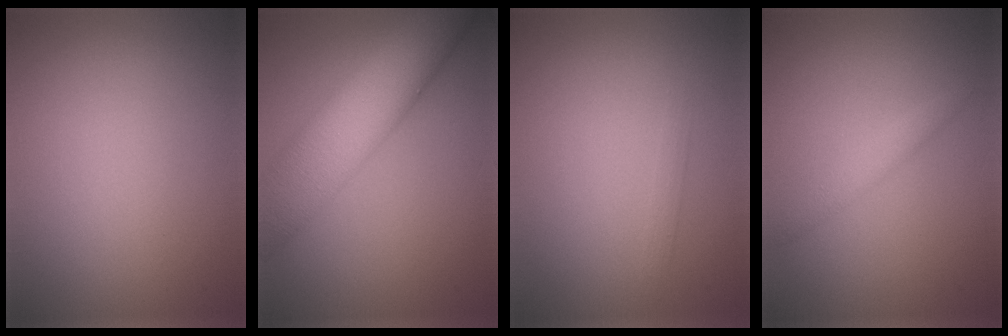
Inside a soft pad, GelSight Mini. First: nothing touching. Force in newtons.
{"total": 10.3, "press": 10.3, "slide": 0.7}
{"total": 0.7, "press": 0.7, "slide": 0.0}
{"total": 1.5, "press": 1.5, "slide": 0.0}